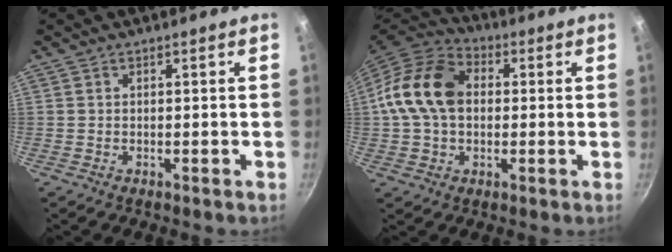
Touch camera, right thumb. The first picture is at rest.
{"total": 15.2, "force": [1.3, 11.0, 10.3], "torque": [-0.167, 0.026, 0.005]}